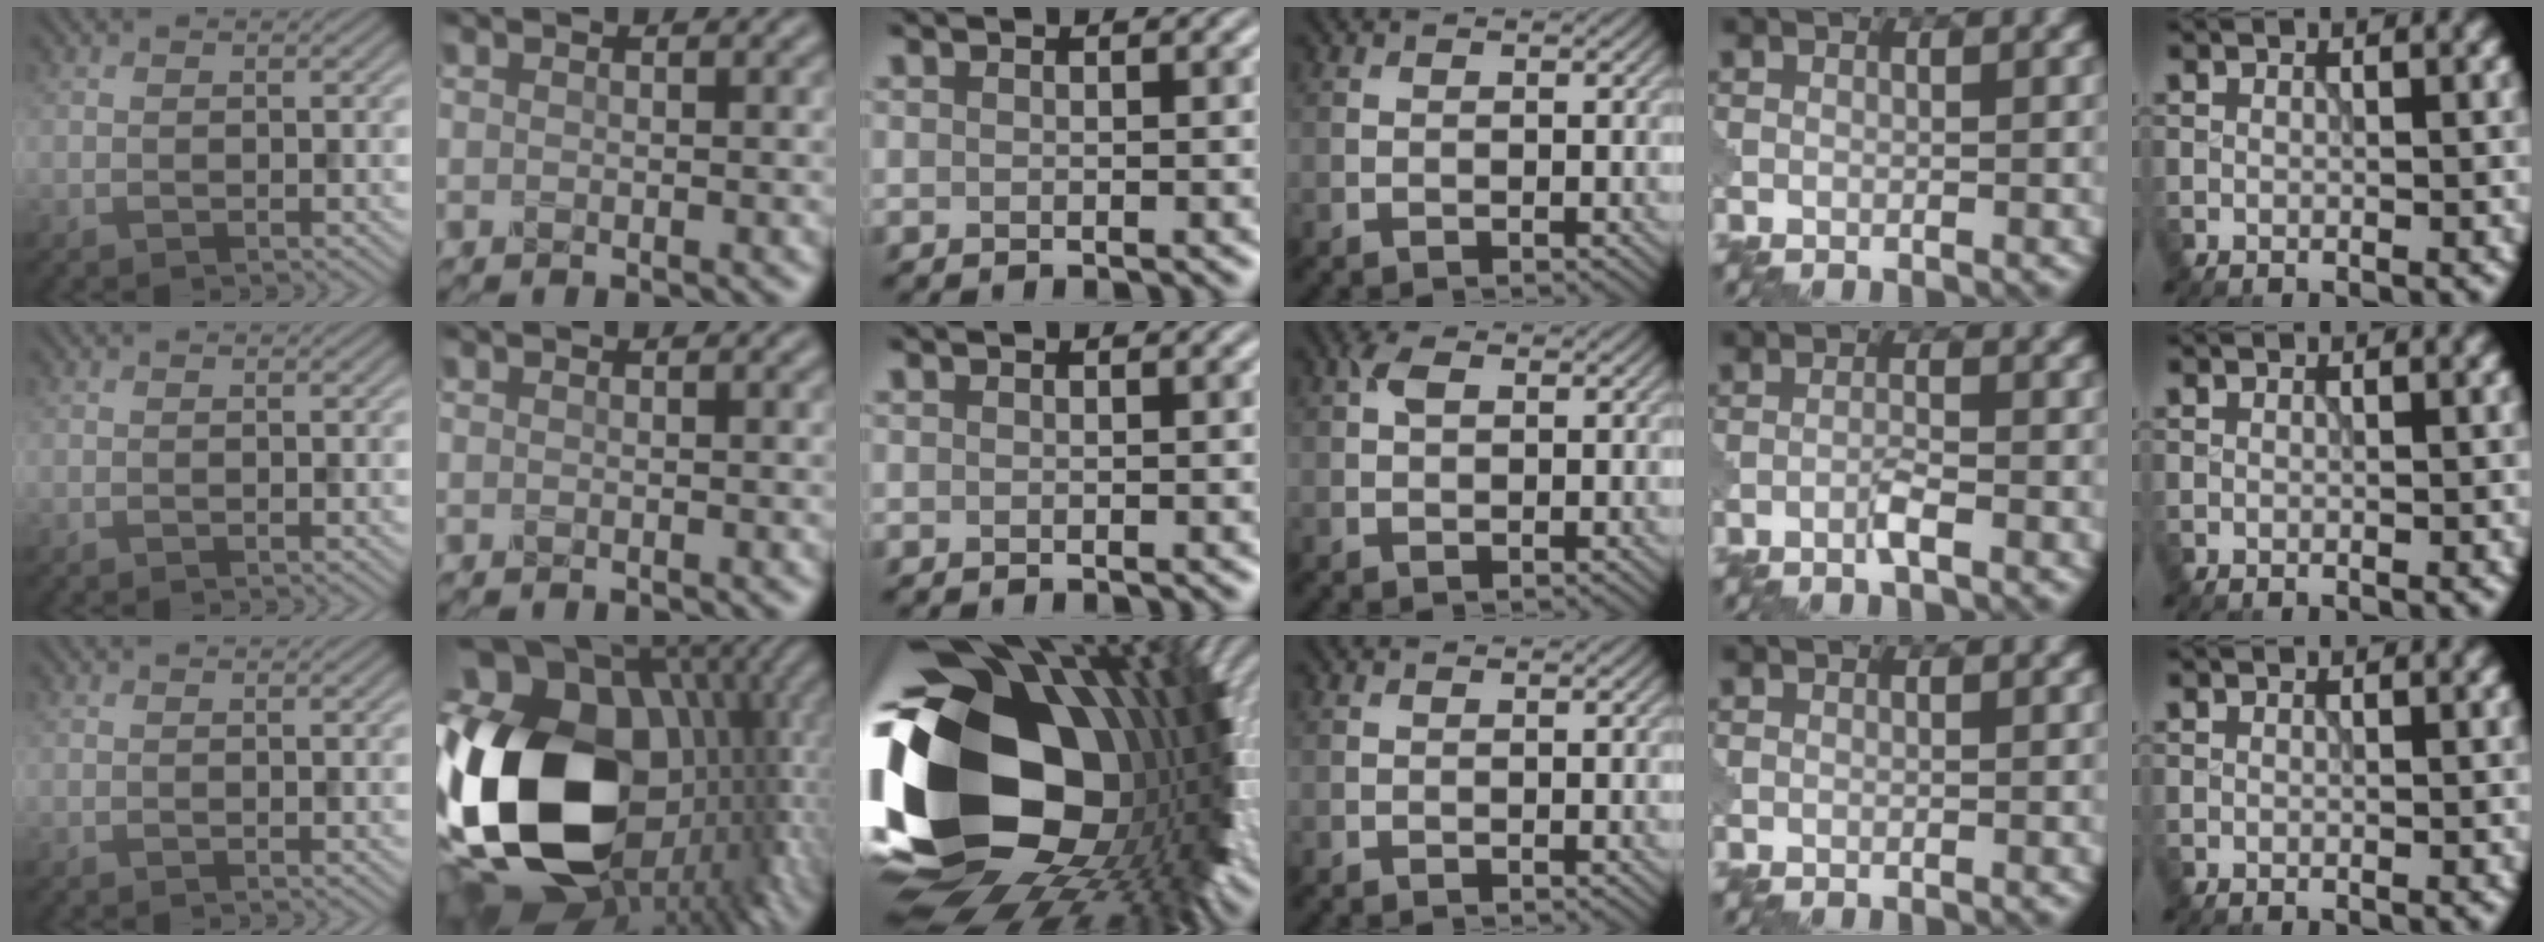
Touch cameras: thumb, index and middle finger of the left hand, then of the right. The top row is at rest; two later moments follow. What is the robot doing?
{"motion": "assemble", "object": "puzzle pieces"}